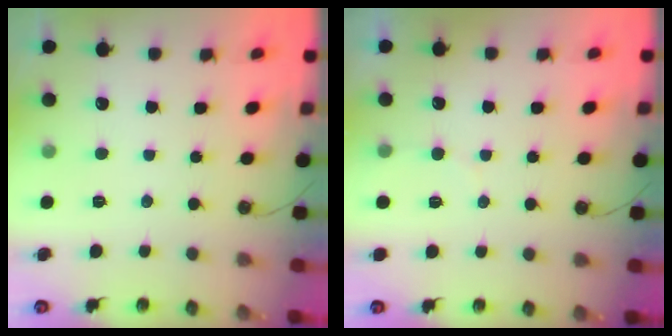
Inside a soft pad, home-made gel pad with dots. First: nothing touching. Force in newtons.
{"total": 2.5, "press": 2.5, "slide": 0.1}